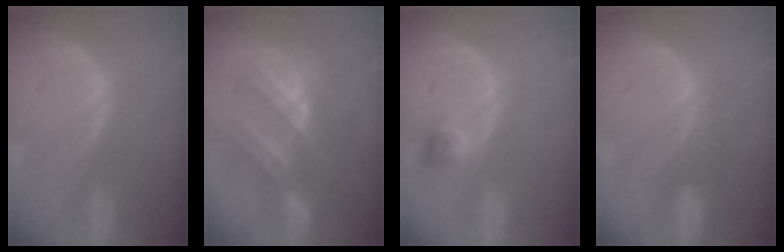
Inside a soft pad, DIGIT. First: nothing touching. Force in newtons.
{"total": 7.8, "press": 7.7, "slide": 1.2}
{"total": 2.2, "press": 2.1, "slide": 0.8}
{"total": 2.7, "press": 2.6, "slide": 0.7}